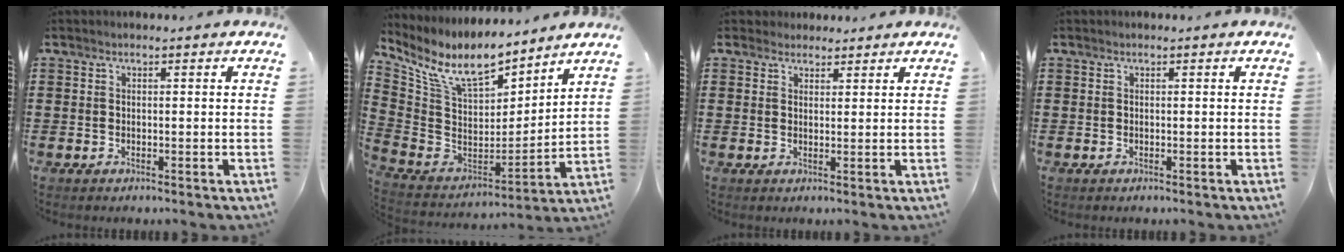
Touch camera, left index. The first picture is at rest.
{"total": 10.9, "force": [8.5, 3.8, 5.7], "torque": [-0.150, -0.049, 0.151]}
{"total": 2.2, "force": [2.0, 1.0, 0.0], "torque": [-0.006, 0.006, 0.039]}
{"total": 0.0}